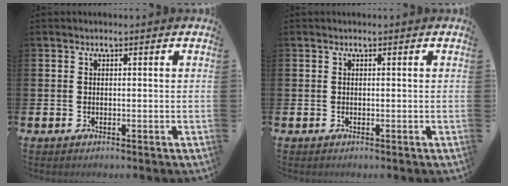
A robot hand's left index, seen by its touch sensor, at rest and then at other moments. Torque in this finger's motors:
{"motor_torque": [0.00, 0.00, 0.00, 0.00]}